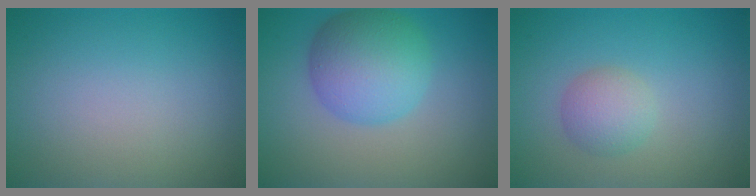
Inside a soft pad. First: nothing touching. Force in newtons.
{"total": 6.6, "press": 6.6, "slide": 0.1}
{"total": 2.5, "press": 2.4, "slide": 0.2}